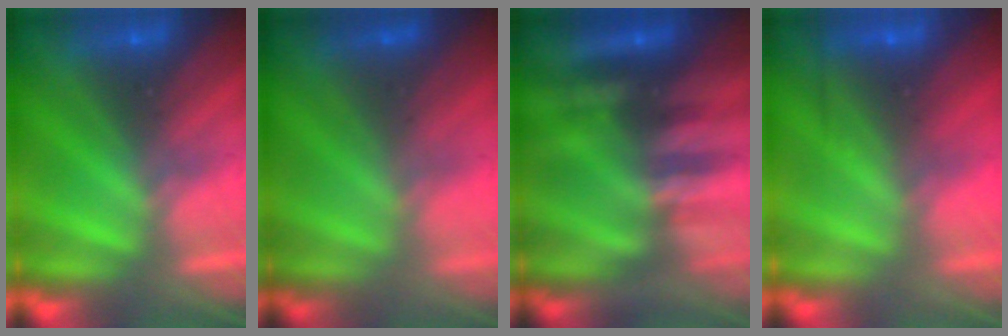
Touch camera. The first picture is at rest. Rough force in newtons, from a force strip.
{"total": 1.8}
{"total": 2.4}
{"total": 2.4}